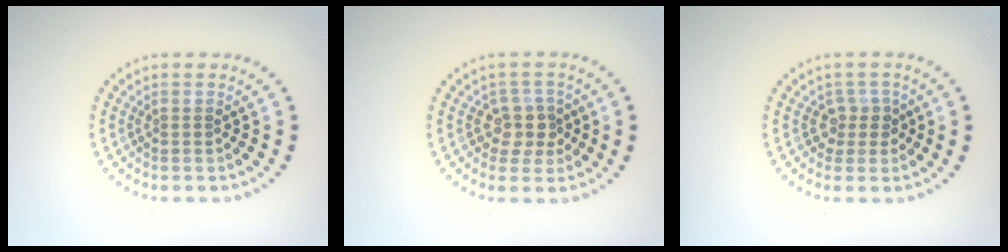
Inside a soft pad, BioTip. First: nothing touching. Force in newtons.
{"total": 2.7, "press": 2.3, "slide": 1.4}
{"total": 1.8, "press": 1.4, "slide": 1.2}